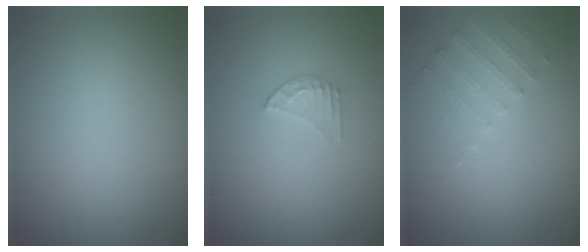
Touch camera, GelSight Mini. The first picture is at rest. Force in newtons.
{"total": 1.5, "press": 1.5, "slide": 0.2}
{"total": 1.5, "press": 1.0, "slide": 1.1}